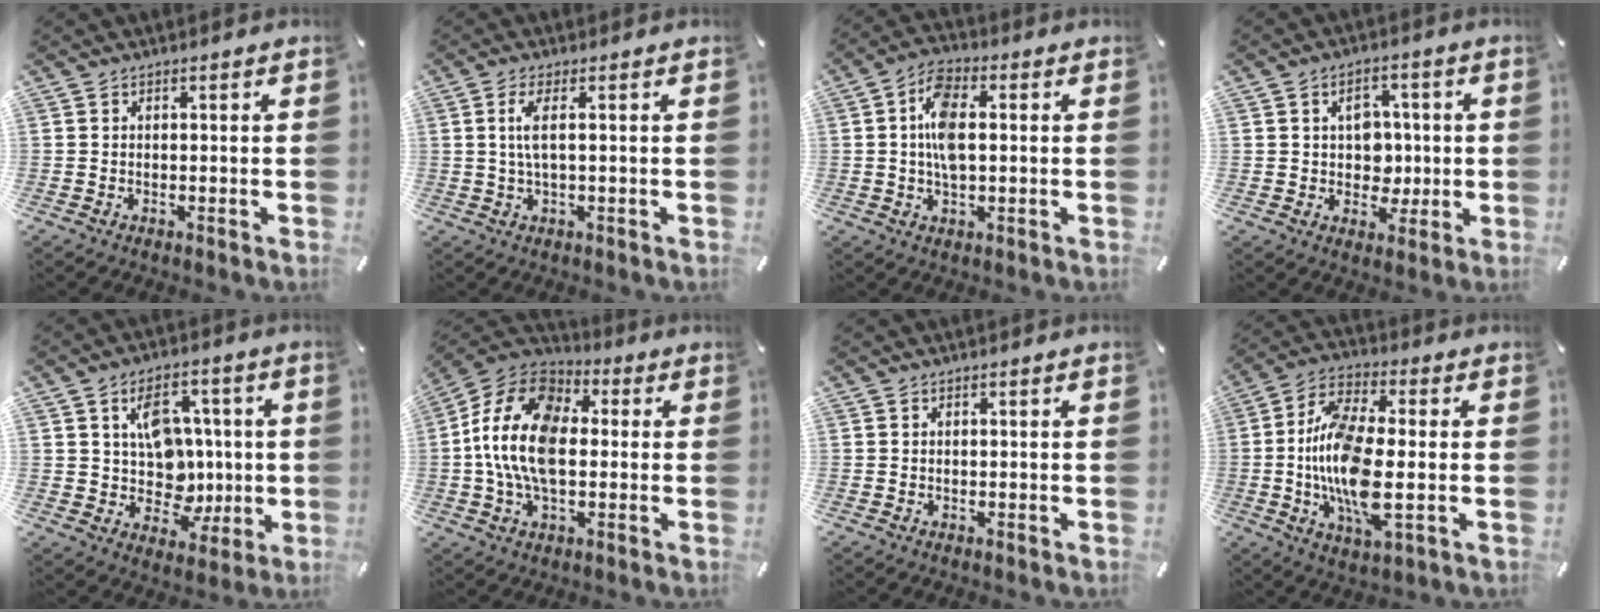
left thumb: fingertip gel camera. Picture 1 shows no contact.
{"total": 4.5, "force": [0.7, 0.9, 4.3], "torque": [-0.092, -0.004, 0.008]}
{"total": 8.6, "force": [0.7, 4.7, 7.2], "torque": [-0.140, 0.004, 0.006]}
{"total": 7.5, "force": [0.5, 6.6, 3.5], "torque": [-0.040, 0.005, 0.007]}
{"total": 12.0, "force": [2.5, 10.4, 5.6], "torque": [-0.079, -0.010, 0.059]}
{"total": 16.5, "force": [-0.3, 10.7, 12.6], "torque": [-0.282, 0.012, -0.008]}
{"total": 0.0}
{"total": 16.3, "force": [-1.3, 6.8, 14.7], "torque": [-0.310, -0.010, -0.024]}